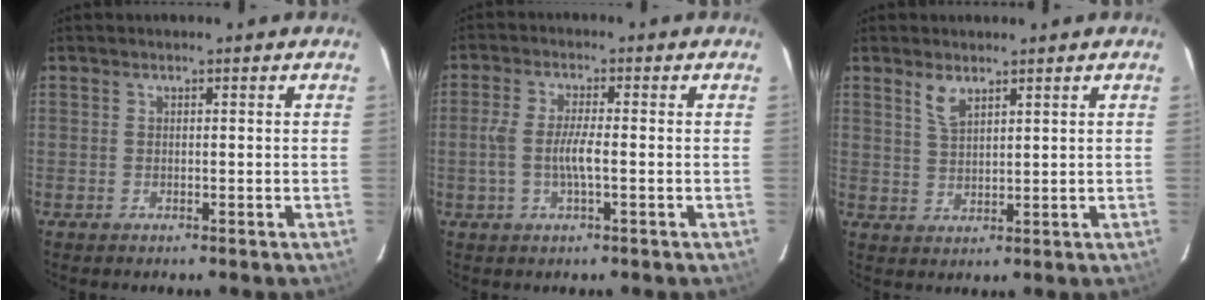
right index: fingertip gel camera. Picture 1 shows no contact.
{"total": 5.2, "force": [-1.1, 0.8, 5.0], "torque": [-0.101, 0.002, -0.021]}
{"total": 3.6, "force": [2.5, 1.3, 2.2], "torque": [-0.044, -0.001, 0.049]}